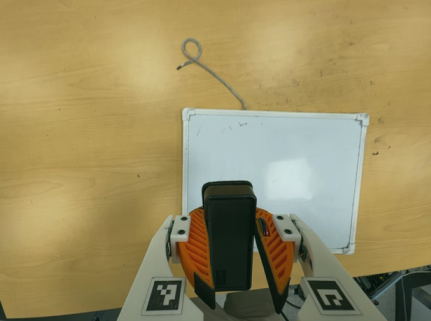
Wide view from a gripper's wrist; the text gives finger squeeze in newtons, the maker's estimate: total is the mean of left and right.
{"total": 10.4, "left": 10.2, "right": 10.6}